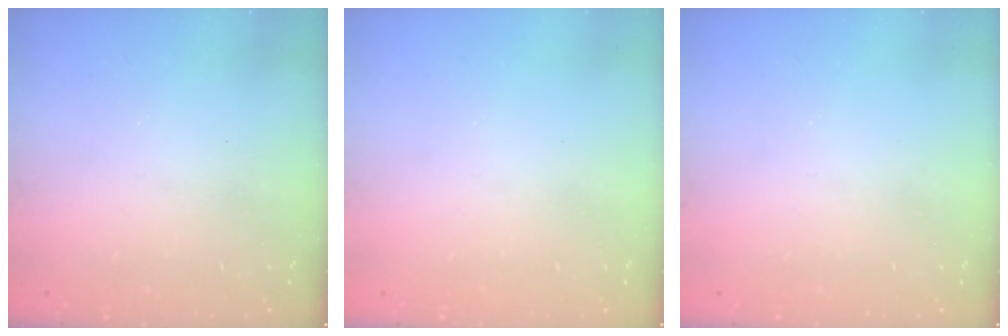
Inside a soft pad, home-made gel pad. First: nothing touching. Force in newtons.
{"total": 0.0}
{"total": 0.0}